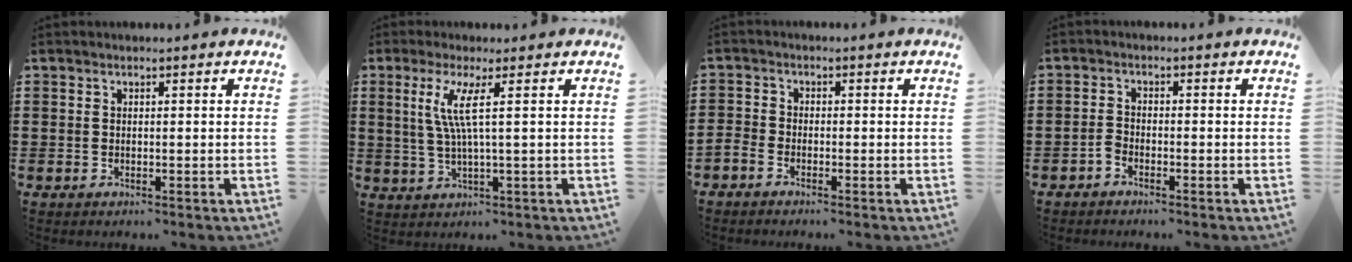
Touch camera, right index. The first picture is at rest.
{"total": 5.6, "force": [1.4, -0.3, 5.4], "torque": [-0.114, -0.011, 0.018]}
{"total": 1.4, "force": [-1.4, 0.3, 0.2], "torque": [-0.007, 0.002, -0.027]}
{"total": 1.6, "force": [-1.5, 0.4, 0.4], "torque": [-0.011, 0.002, -0.029]}